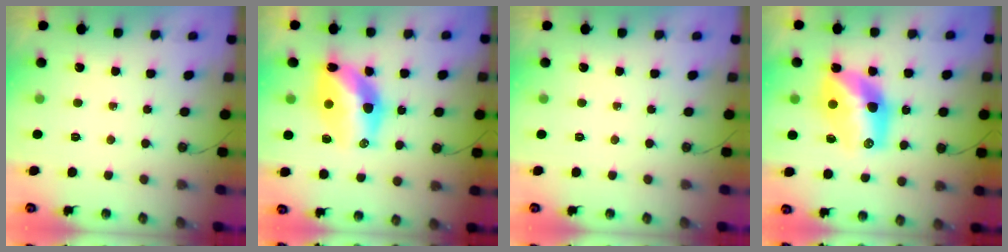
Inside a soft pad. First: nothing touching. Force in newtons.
{"total": 13.8, "press": 13.7, "slide": 1.5}
{"total": 0.0}
{"total": 14.2, "press": 14.2, "slide": 1.0}